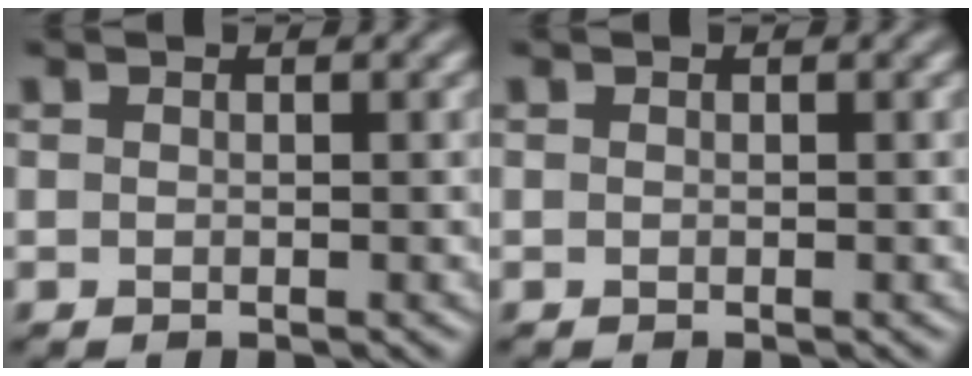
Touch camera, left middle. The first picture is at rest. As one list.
[{"total": 0.0}]